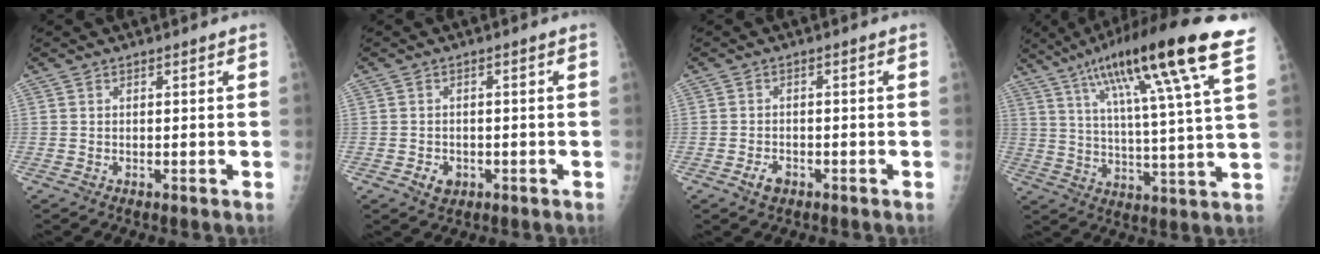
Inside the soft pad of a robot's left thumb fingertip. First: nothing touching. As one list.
[{"total": 2.6, "force": [-1.1, 2.0, 1.4], "torque": [-0.013, 0.006, -0.010]}, {"total": 2.5, "force": [-1.4, 1.5, 1.4], "torque": [-0.024, 0.011, -0.020]}, {"total": 22.3, "force": [12.6, 1.7, 18.4], "torque": [-0.287, -0.022, 0.193]}]